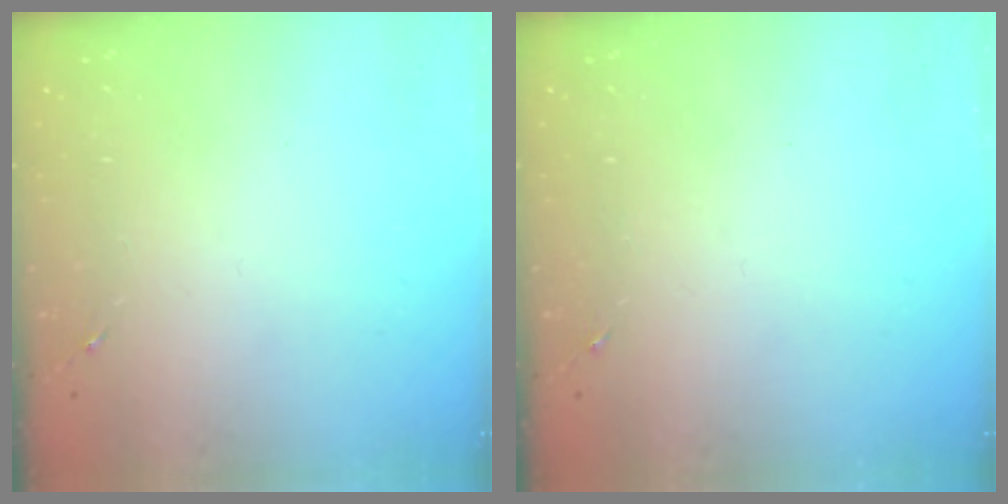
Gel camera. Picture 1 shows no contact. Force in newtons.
{"total": 0.0}